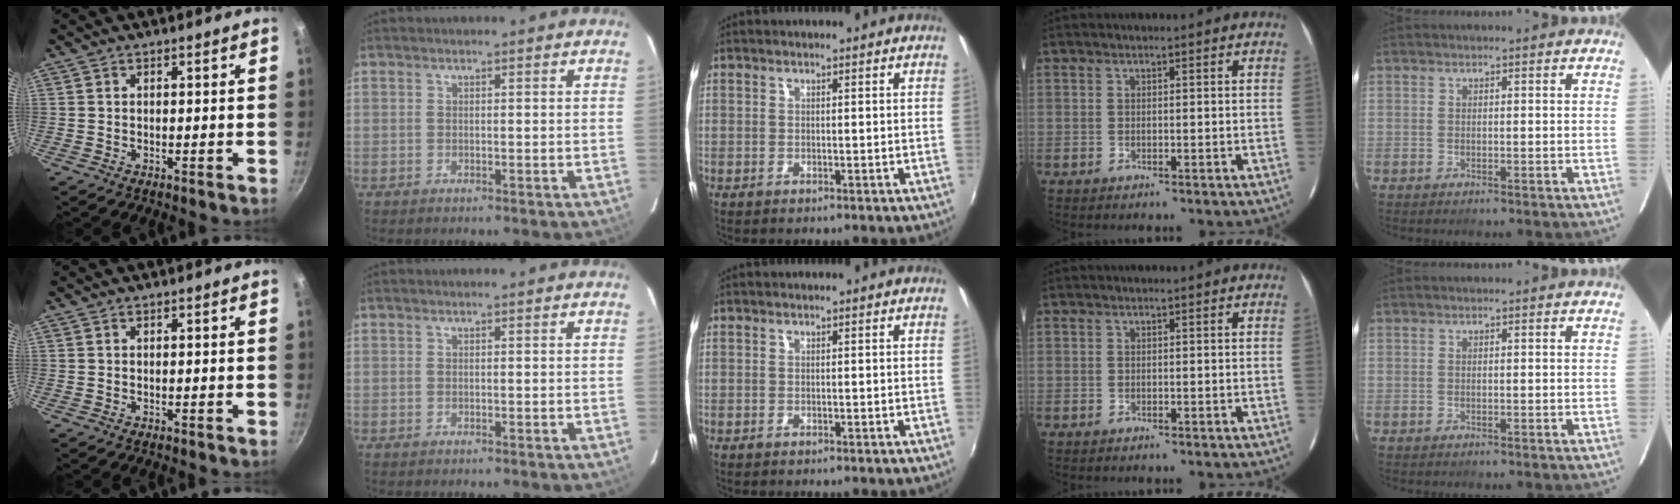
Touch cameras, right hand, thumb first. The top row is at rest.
{}